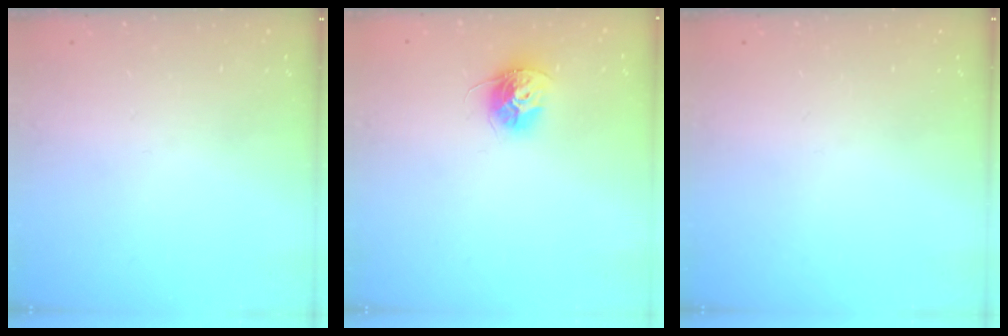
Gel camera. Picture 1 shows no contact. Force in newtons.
{"total": 9.7, "press": 9.7, "slide": 0.3}
{"total": 0.0}